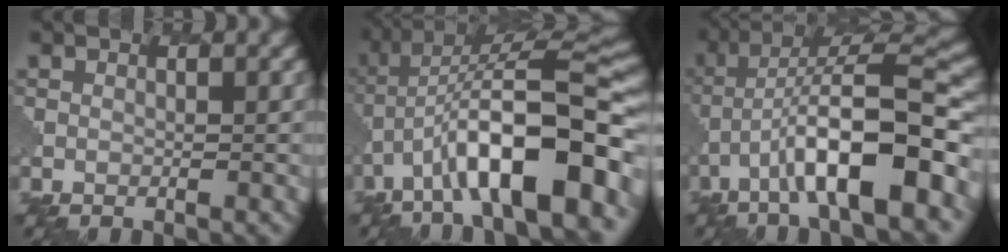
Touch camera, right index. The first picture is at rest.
{"total": 12.6, "force": [-5.1, 4.1, 10.7], "torque": [-0.173, 0.015, -0.080]}
{"total": 10.8, "force": [-4.5, 2.7, 9.5], "torque": [-0.156, 0.021, -0.074]}